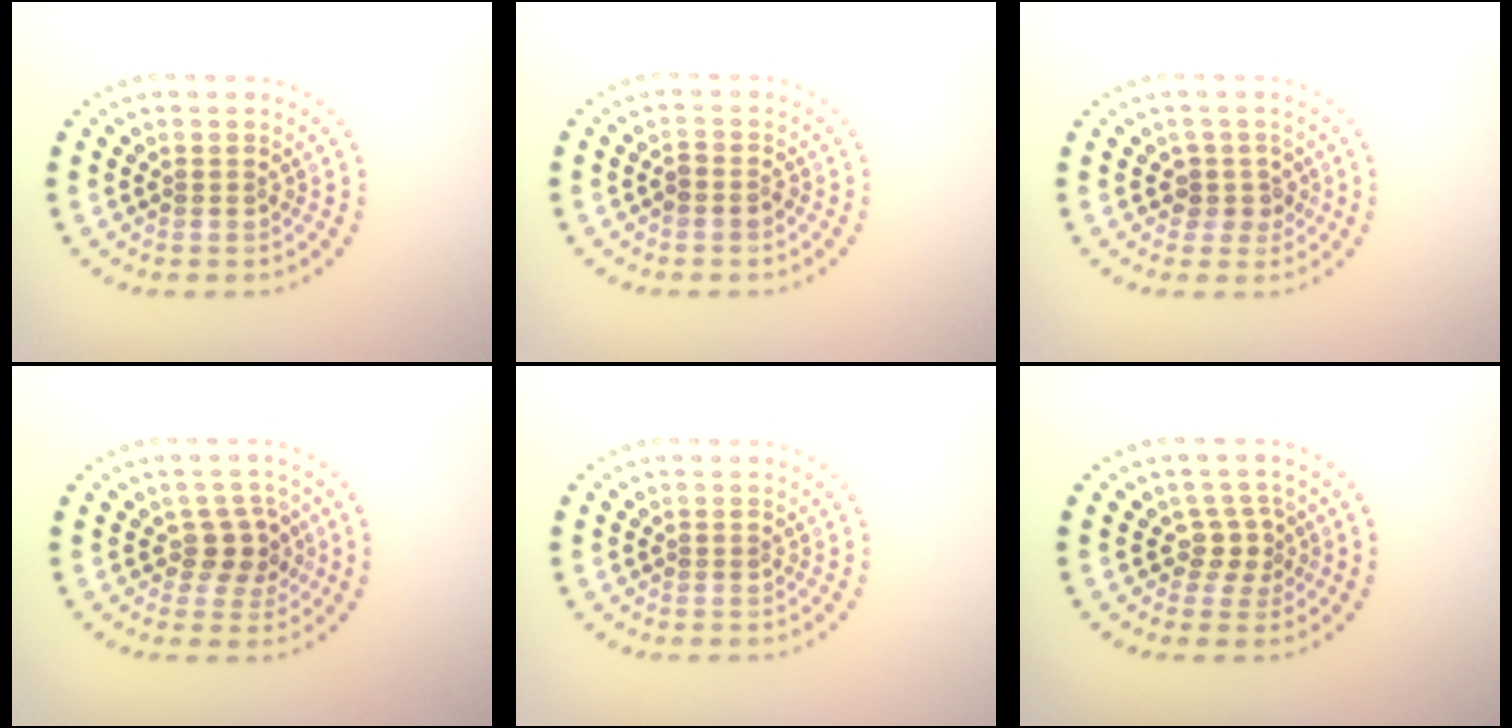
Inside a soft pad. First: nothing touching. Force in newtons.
{"total": 1.1, "press": 0.9, "slide": 0.5}
{"total": 1.9, "press": 1.6, "slide": 1.1}
{"total": 2.7, "press": 2.4, "slide": 1.3}
{"total": 0.0}
{"total": 2.1, "press": 1.5, "slide": 1.5}